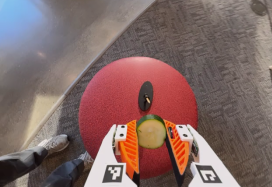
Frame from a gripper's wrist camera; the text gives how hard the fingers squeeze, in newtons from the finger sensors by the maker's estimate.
{"total": 11.1, "left": 11.1, "right": 11.2}